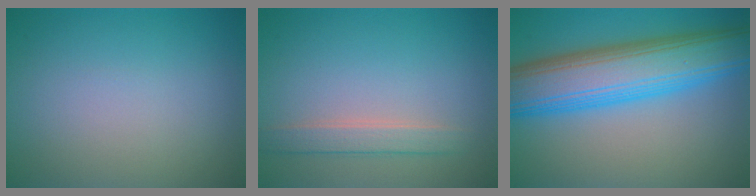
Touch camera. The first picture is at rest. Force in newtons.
{"total": 2.2, "press": 2.2, "slide": 0.1}
{"total": 10.7, "press": 10.7, "slide": 0.1}